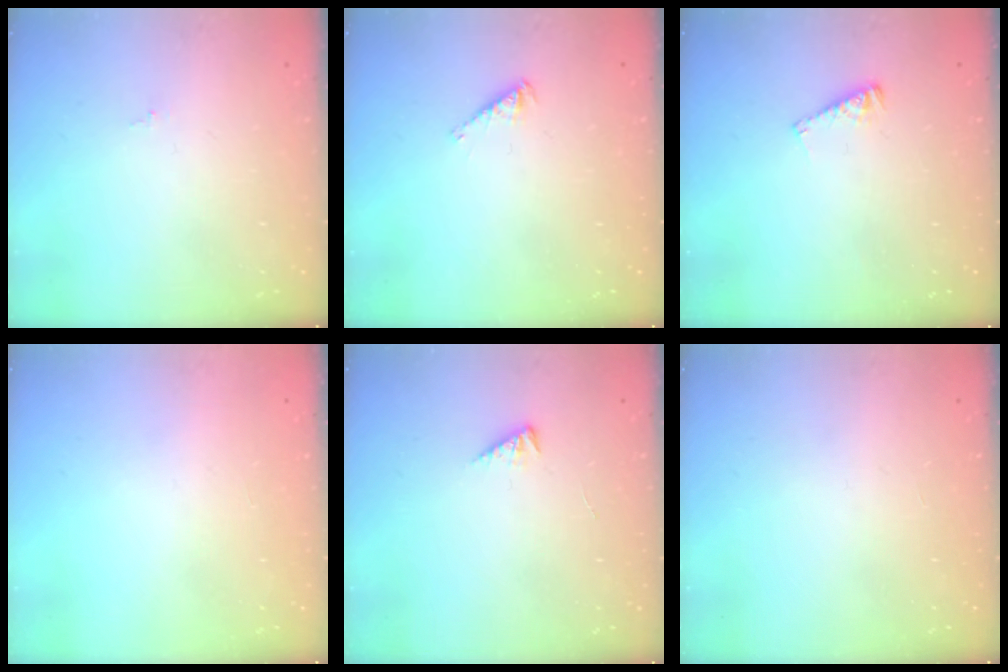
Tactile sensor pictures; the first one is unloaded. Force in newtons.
{"total": 2.8, "press": 2.7, "slide": 0.5}
{"total": 4.2, "press": 4.2, "slide": 0.4}
{"total": 0.0}
{"total": 2.1, "press": 2.0, "slide": 0.5}
{"total": 0.0}